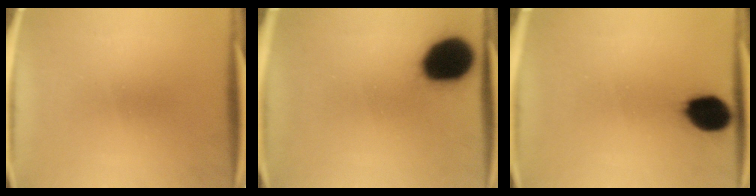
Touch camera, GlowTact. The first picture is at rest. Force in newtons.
{"total": 18.4}
{"total": 10.4}